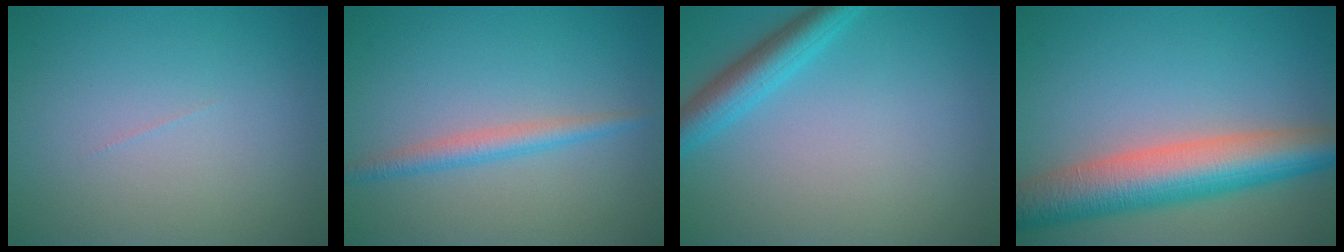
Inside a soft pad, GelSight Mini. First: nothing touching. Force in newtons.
{"total": 2.1, "press": 2.1, "slide": 0.0}
{"total": 3.6, "press": 3.5, "slide": 0.2}
{"total": 8.7, "press": 8.7, "slide": 0.5}